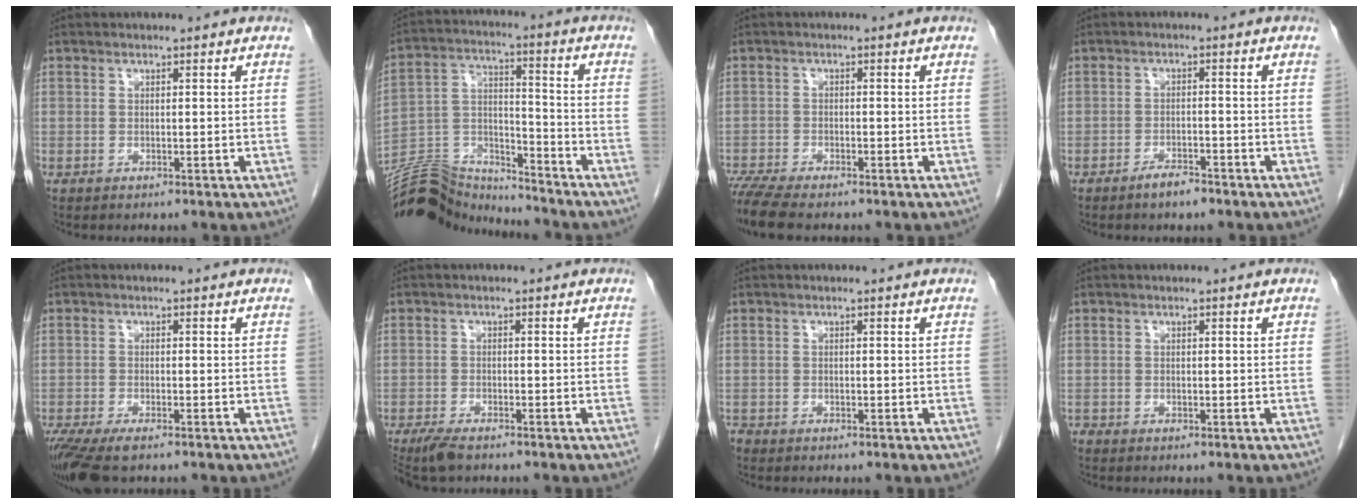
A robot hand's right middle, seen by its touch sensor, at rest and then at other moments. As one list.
[{"total": 14.5, "force": [-14.4, 1.4, 1.4], "torque": [-0.035, 0.037, -0.260]}, {"total": 6.6, "force": [-5.6, 1.1, 3.4], "torque": [-0.064, -0.015, -0.099]}, {"total": 2.9, "force": [-2.3, 0.8, 1.6], "torque": [-0.030, 0.000, -0.038]}, {"total": 7.3, "force": [-5.3, 1.9, 4.7], "torque": [-0.082, -0.017, -0.089]}, {"total": 4.5, "force": [-3.6, 1.1, 2.4], "torque": [-0.045, -0.011, -0.060]}, {"total": 0.6, "force": [-0.5, 0.3, 0.1], "torque": [-0.001, 0.000, -0.015]}, {"total": 0.0}]